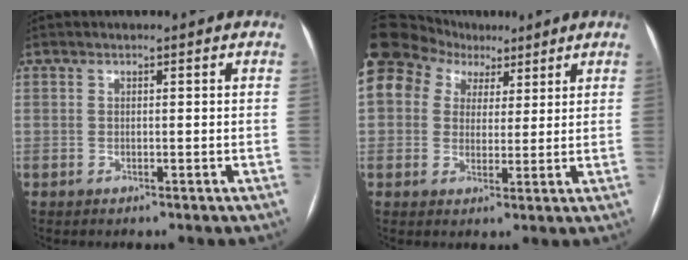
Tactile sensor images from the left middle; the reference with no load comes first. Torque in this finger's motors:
{"motor_torque": [2.14, 0.00, 1.06, 0.21]}